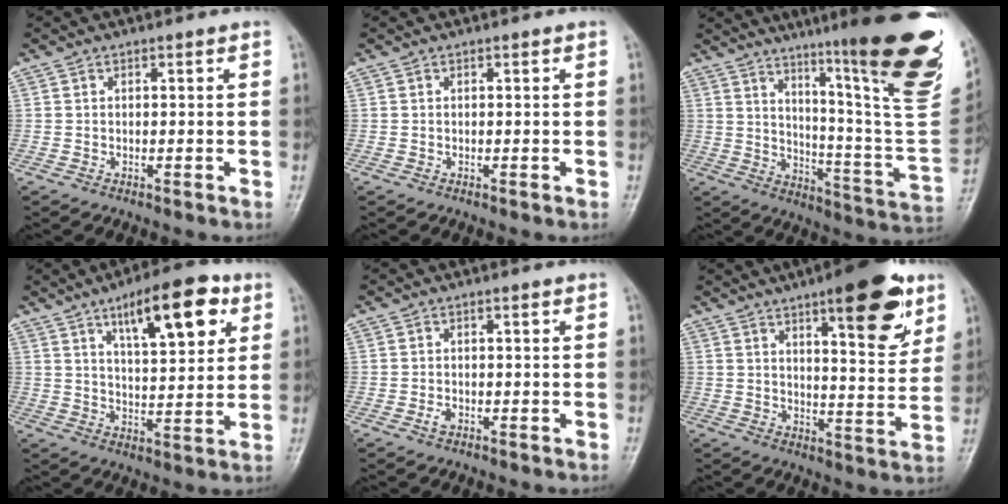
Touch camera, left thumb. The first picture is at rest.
{"total": 0.0}
{"total": 29.3, "force": [16.5, 3.2, 24.0], "torque": [-0.277, -0.083, 0.243]}
{"total": 14.6, "force": [7.1, 5.2, 11.6], "torque": [-0.145, -0.023, 0.106]}
{"total": 1.2, "force": [-0.5, 0.7, 0.8], "torque": [-0.015, 0.001, -0.010]}
{"total": 15.2, "force": [8.5, 4.4, 11.8], "torque": [-0.133, -0.044, 0.118]}